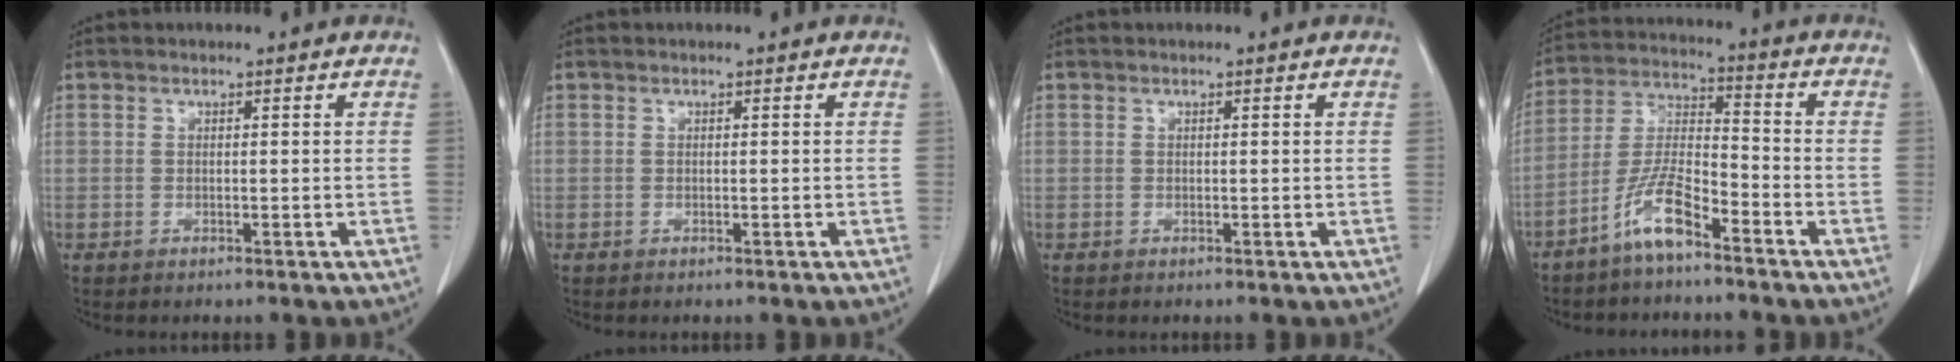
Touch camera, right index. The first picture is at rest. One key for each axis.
{"total": 0.0}
{"total": 0.0}
{"total": 8.3, "fx": -5.6, "fy": 1.6, "fz": 5.9, "tx": -0.131, "ty": -0.002, "tz": -0.114}